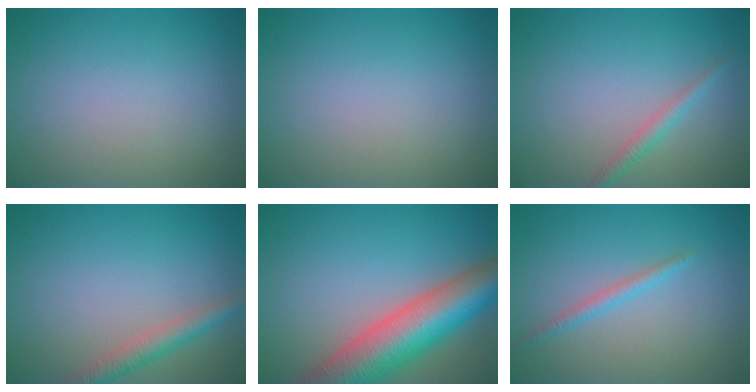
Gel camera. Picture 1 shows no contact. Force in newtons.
{"total": 0.0}
{"total": 1.6, "press": 1.6, "slide": 0.0}
{"total": 2.7, "press": 2.7, "slide": 0.1}
{"total": 11.3, "press": 11.3, "slide": 0.6}
{"total": 1.4, "press": 1.4, "slide": 0.1}